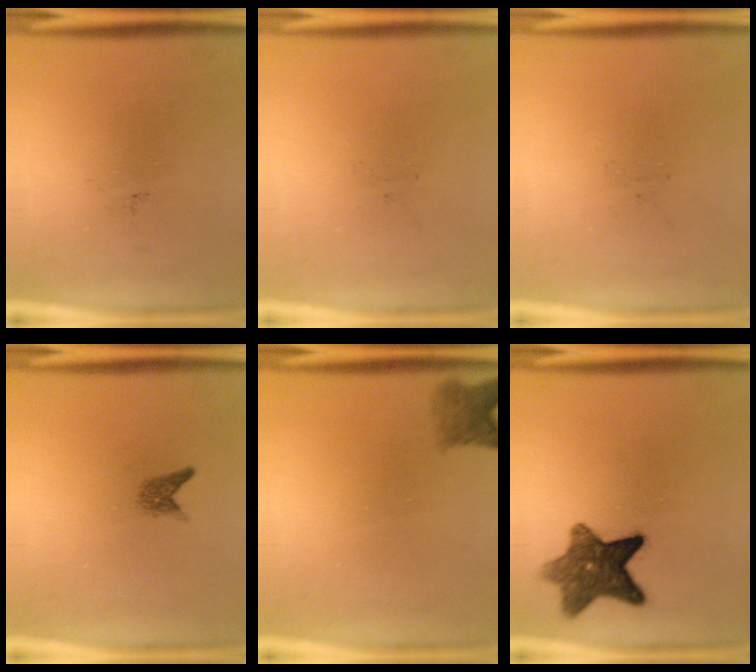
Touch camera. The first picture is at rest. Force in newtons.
{"total": 0.0}
{"total": 0.0}
{"total": 1.5}
{"total": 3.1}
{"total": 9.3}